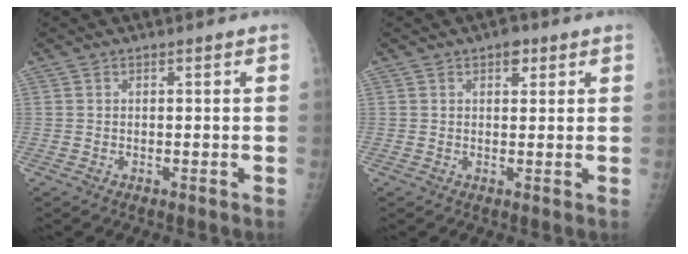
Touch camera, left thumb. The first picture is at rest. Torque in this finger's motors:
{"motor_torque": [0.49, 0.22, 0.18, -0.17, 0.00]}